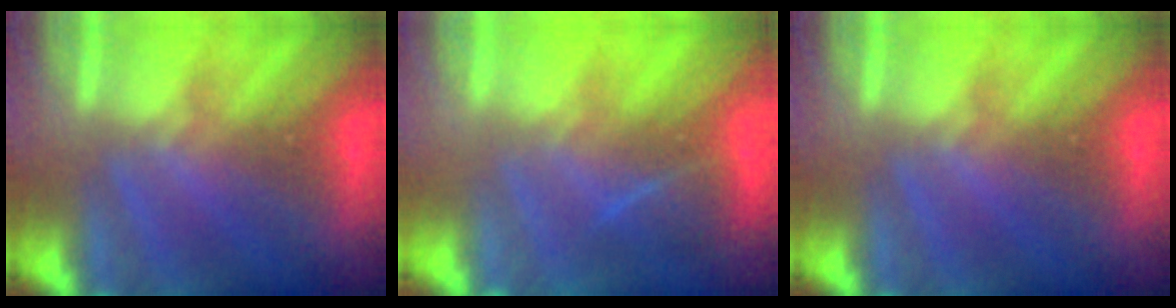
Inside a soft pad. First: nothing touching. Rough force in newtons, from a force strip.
{"total": 2.8}
{"total": 0.0}